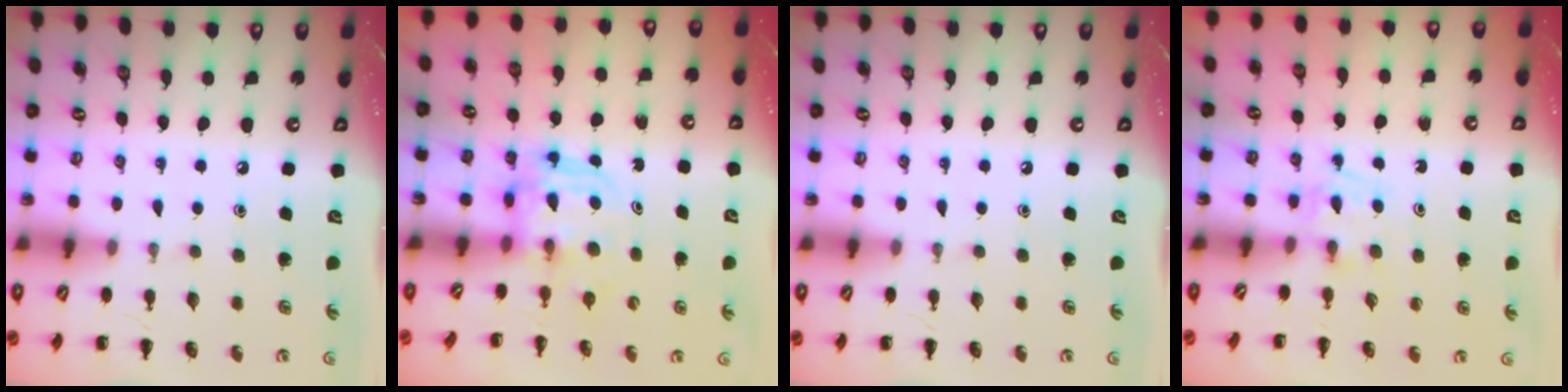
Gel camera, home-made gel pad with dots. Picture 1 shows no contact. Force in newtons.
{"total": 3.6, "press": 3.6, "slide": 0.2}
{"total": 0.0}
{"total": 3.8, "press": 3.5, "slide": 1.4}